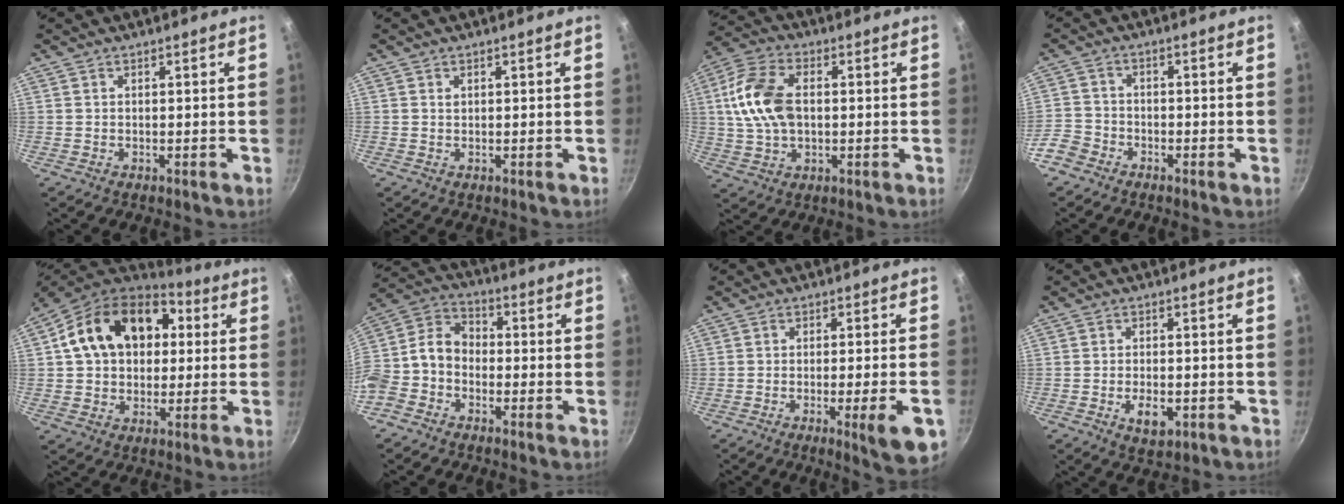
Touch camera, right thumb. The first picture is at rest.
{"total": 0.5, "force": [0.3, 0.4, 0.2], "torque": [-0.001, -0.001, 0.004]}
{"total": 13.1, "force": [1.2, 8.3, 10.1], "torque": [-0.191, 0.018, 0.013]}
{"total": 5.5, "force": [-3.6, 3.7, 1.8], "torque": [-0.033, 0.037, -0.079]}
{"total": 20.1, "force": [4.5, 14.7, 13.0], "torque": [-0.195, 0.031, 0.064]}
{"total": 11.6, "force": [-3.1, 8.9, 6.7], "torque": [-0.122, 0.057, -0.081]}
{"total": 9.4, "force": [-3.5, 1.4, 8.6], "torque": [-0.101, 0.009, -0.046]}
{"total": 5.3, "force": [-1.7, 2.9, 4.1], "torque": [-0.063, 0.004, -0.022]}